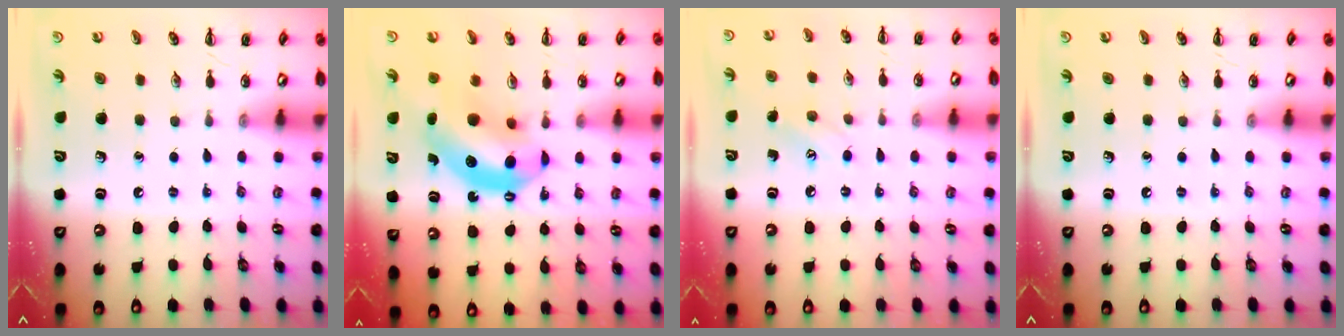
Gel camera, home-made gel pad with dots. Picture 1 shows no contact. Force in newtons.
{"total": 12.6, "press": 12.1, "slide": 3.4}
{"total": 6.5, "press": 6.3, "slide": 1.7}
{"total": 0.0}